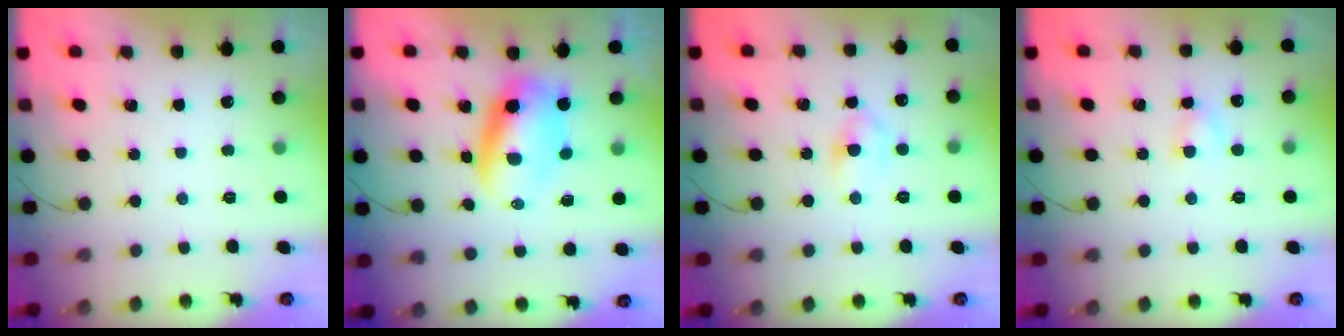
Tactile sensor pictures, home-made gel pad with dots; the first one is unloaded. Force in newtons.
{"total": 7.6, "press": 7.3, "slide": 2.1}
{"total": 4.3, "press": 4.0, "slide": 1.5}
{"total": 3.0, "press": 2.9, "slide": 1.0}